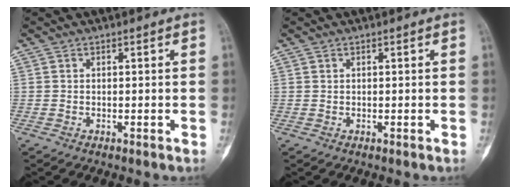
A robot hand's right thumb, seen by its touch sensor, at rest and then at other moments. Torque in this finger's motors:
{"motor_torque": [-0.88, 0.04, -0.16, -0.19, -0.03]}